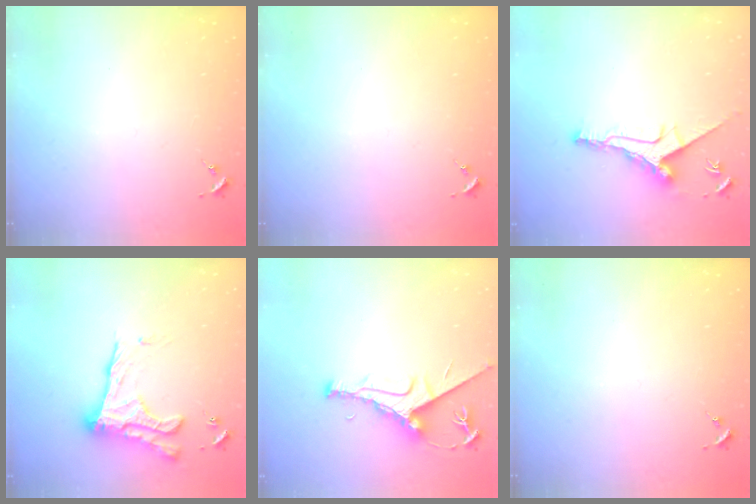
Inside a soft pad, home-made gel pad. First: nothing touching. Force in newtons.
{"total": 0.0}
{"total": 10.9, "press": 10.9, "slide": 0.4}
{"total": 18.6, "press": 18.6, "slide": 0.9}
{"total": 8.4, "press": 8.3, "slide": 1.0}
{"total": 0.0}